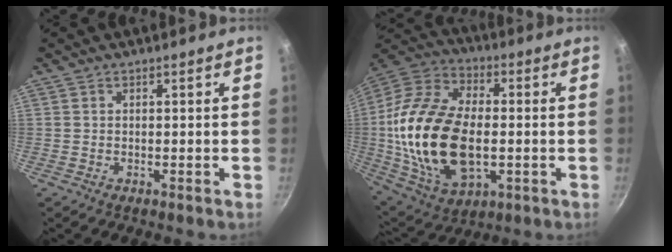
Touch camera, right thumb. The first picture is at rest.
{"total": 25.6, "force": [-1.6, 15.1, 20.6], "torque": [-0.403, 0.015, -0.026]}